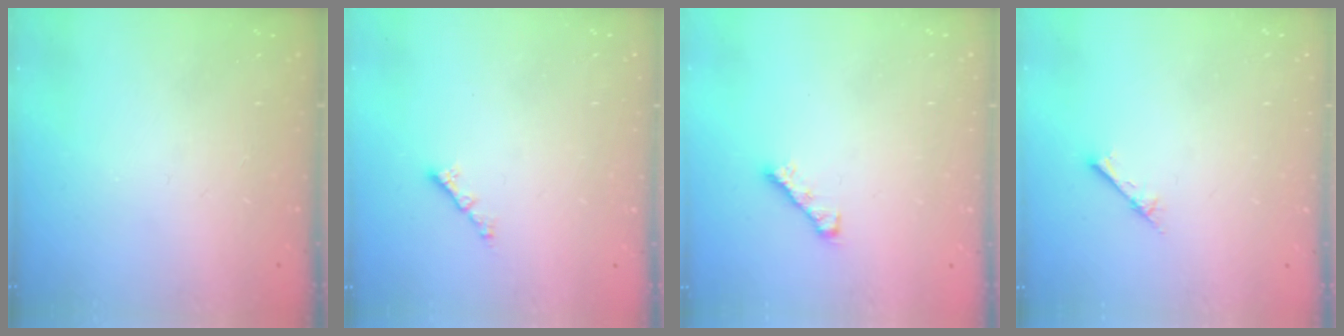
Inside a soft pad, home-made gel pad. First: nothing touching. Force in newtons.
{"total": 1.8, "press": 1.8, "slide": 0.2}
{"total": 3.5, "press": 3.4, "slide": 0.7}
{"total": 2.7, "press": 2.6, "slide": 0.3}